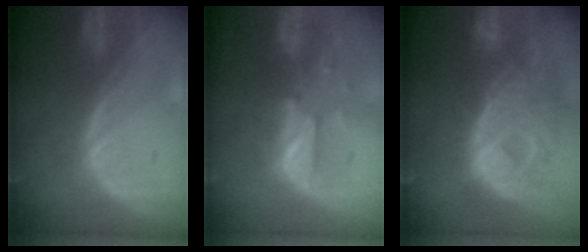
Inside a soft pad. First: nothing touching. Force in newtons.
{"total": 6.0, "press": 6.0, "slide": 0.6}
{"total": 12.8, "press": 10.9, "slide": 6.7}